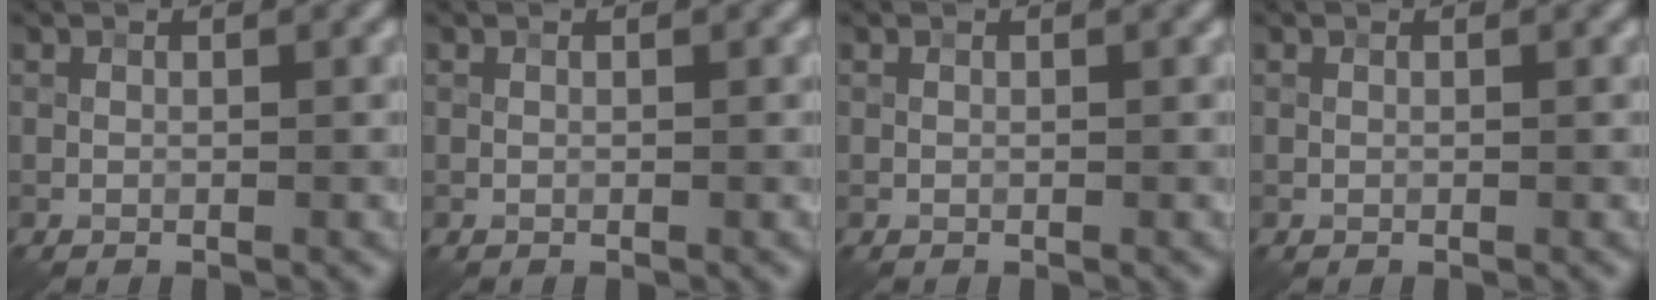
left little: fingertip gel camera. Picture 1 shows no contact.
{"total": 0.0}
{"total": 0.0}
{"total": 0.0}